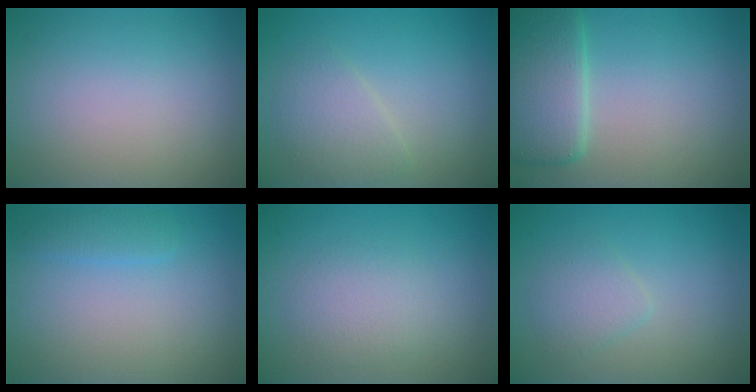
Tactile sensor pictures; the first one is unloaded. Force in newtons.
{"total": 2.5, "press": 2.5, "slide": 0.1}
{"total": 5.4, "press": 5.4, "slide": 0.1}
{"total": 1.4, "press": 1.4, "slide": 0.1}
{"total": 2.3, "press": 2.3, "slide": 0.1}
{"total": 1.9, "press": 1.9, "slide": 0.1}